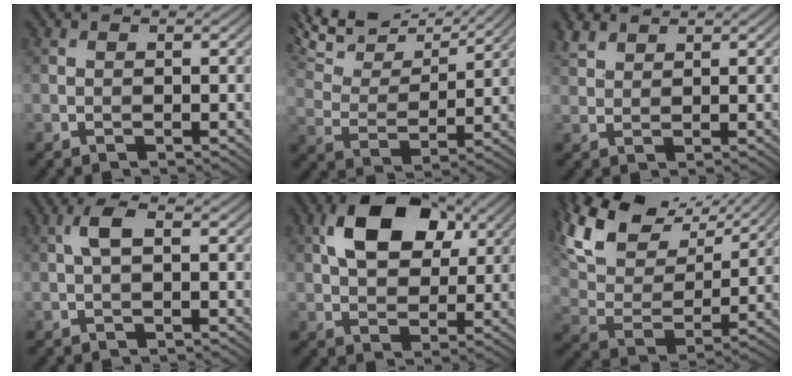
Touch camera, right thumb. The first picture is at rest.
{"total": 14.5, "force": [12.0, 3.7, 7.3], "torque": [-0.171, 0.008, 0.173]}
{"total": 2.9, "force": [2.2, 1.4, 1.2], "torque": [-0.031, 0.008, 0.050]}
{"total": 2.7, "force": [0.2, 0.9, 2.5], "torque": [-0.056, 0.014, 0.000]}
{"total": 10.9, "force": [4.0, 6.7, 7.6], "torque": [-0.144, 0.014, 0.065]}
{"total": 15.2, "force": [10.7, 6.8, 8.4], "torque": [-0.211, 0.027, 0.176]}